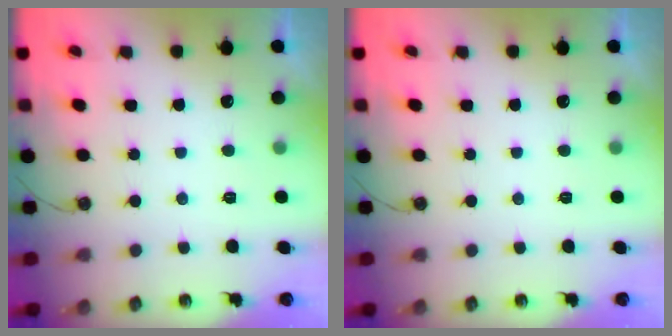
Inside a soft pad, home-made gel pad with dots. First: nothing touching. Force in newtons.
{"total": 0.0}